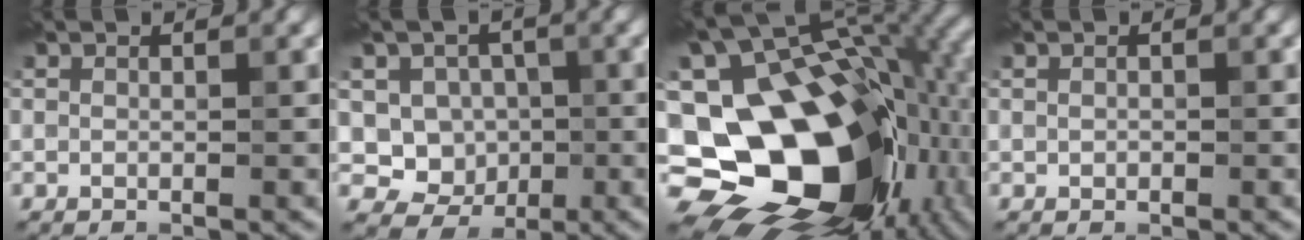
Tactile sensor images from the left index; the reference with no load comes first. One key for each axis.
{"total": 5.5, "fx": -0.2, "fy": 5.0, "fz": 2.3, "tx": -0.019, "ty": 0.005, "tz": -0.025}
{"total": 20.1, "fx": -4.5, "fy": 13.4, "fz": 14.3, "tx": -0.232, "ty": -0.012, "tz": -0.051}
{"total": 0.0}